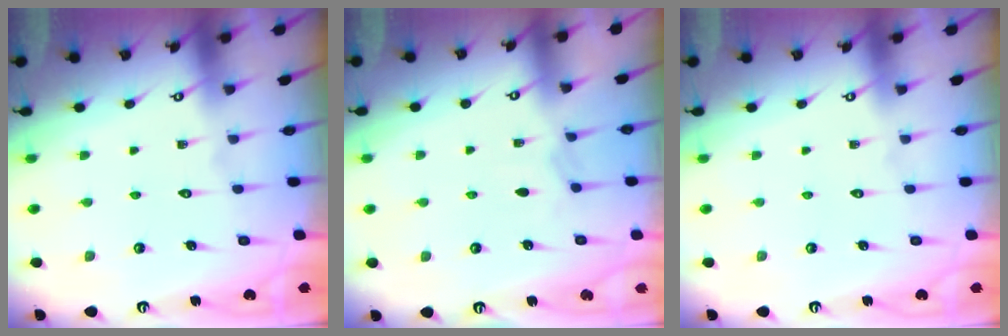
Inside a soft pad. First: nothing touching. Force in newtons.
{"total": 2.6, "press": 2.5, "slide": 0.5}
{"total": 0.0}